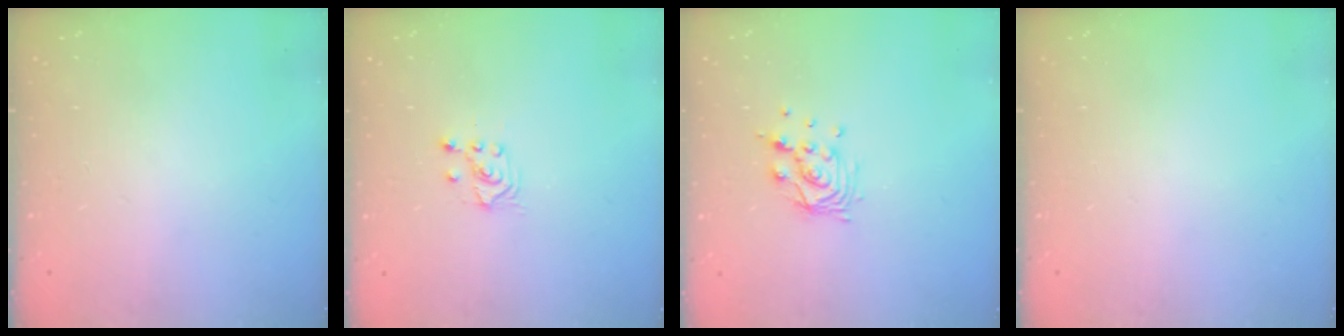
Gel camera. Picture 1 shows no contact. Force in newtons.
{"total": 2.5, "press": 2.4, "slide": 0.7}
{"total": 9.3, "press": 9.3, "slide": 0.4}
{"total": 0.0}